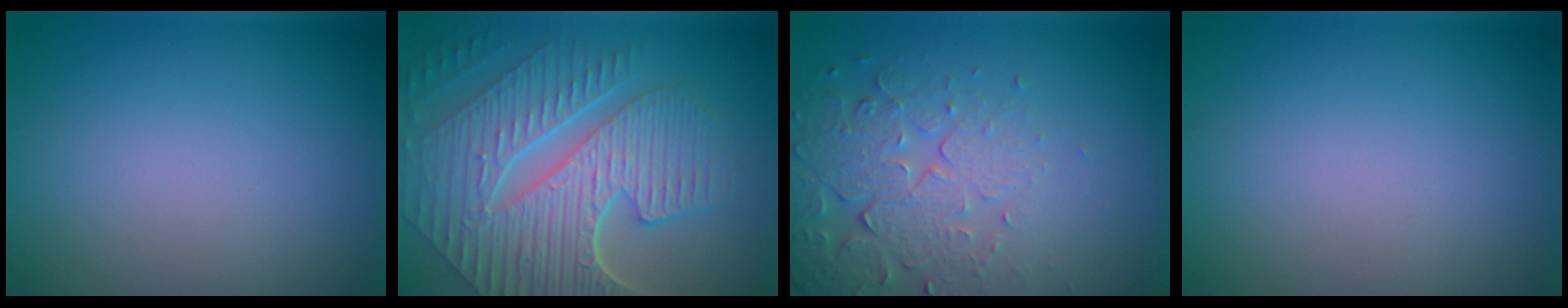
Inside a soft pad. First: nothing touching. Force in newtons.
{"total": 10.4, "press": 7.1, "slide": 7.6}
{"total": 5.1, "press": 3.6, "slide": 3.6}
{"total": 0.0}